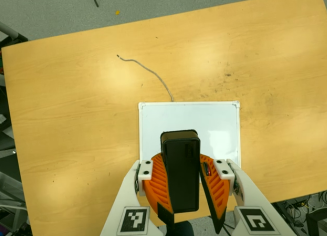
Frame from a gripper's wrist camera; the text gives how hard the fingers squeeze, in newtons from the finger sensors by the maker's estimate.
{"total": 11.5, "left": 11.3, "right": 11.7}